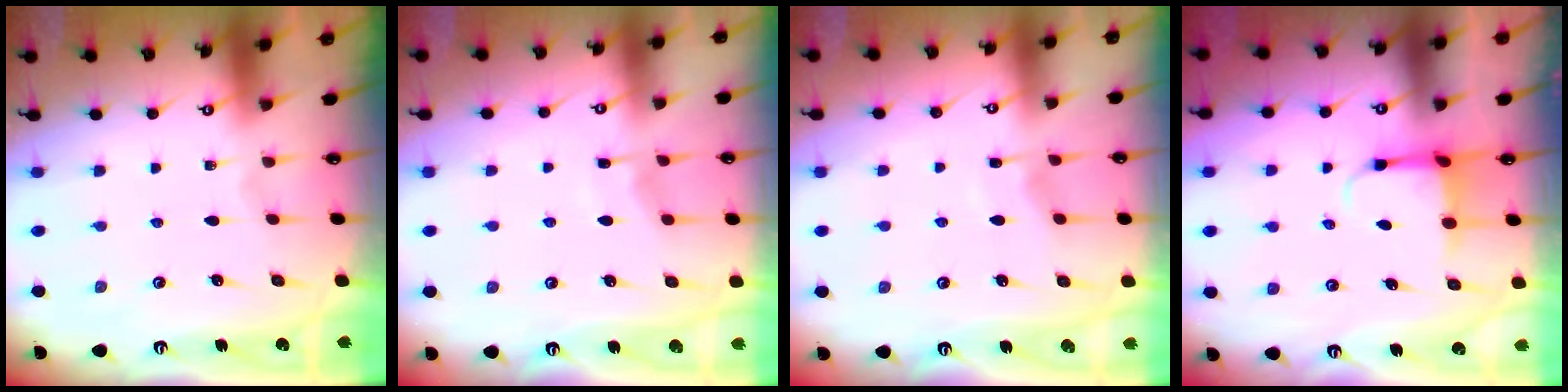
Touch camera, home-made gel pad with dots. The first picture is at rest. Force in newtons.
{"total": 3.5, "press": 3.4, "slide": 0.5}
{"total": 3.8, "press": 3.8, "slide": 0.5}
{"total": 3.8, "press": 3.5, "slide": 1.3}